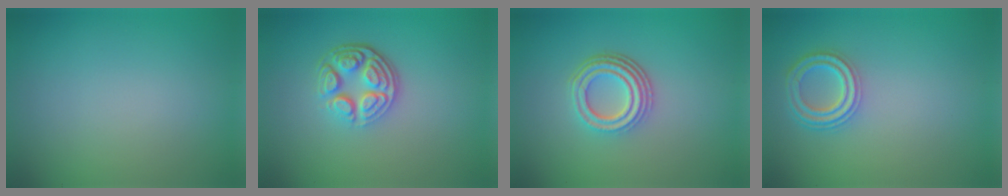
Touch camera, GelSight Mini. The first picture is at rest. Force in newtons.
{"total": 4.7, "press": 3.3, "slide": 3.3}
{"total": 4.6, "press": 3.3, "slide": 3.2}
{"total": 3.6, "press": 2.9, "slide": 2.1}